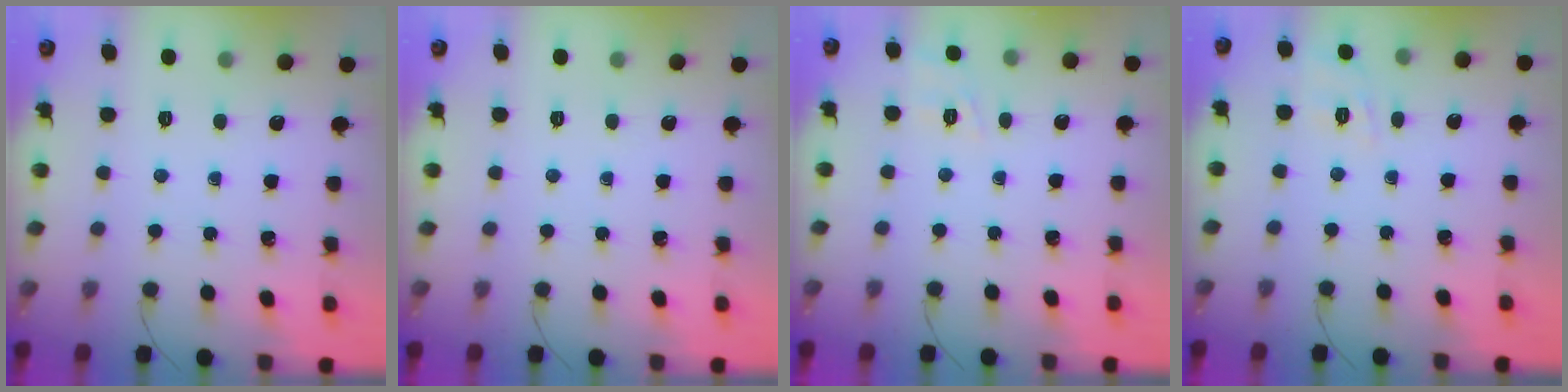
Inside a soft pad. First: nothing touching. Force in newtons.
{"total": 0.0}
{"total": 2.9, "press": 2.3, "slide": 1.8}
{"total": 2.2, "press": 1.2, "slide": 1.8}